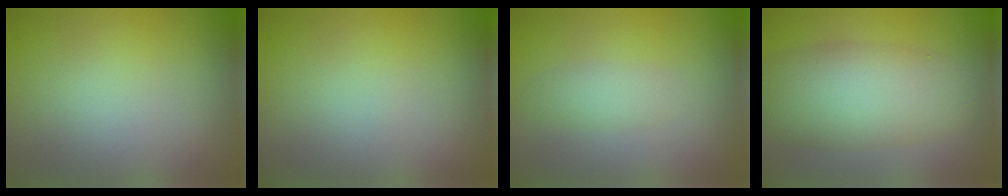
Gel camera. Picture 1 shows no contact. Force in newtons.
{"total": 0.0}
{"total": 1.4, "press": 1.4, "slide": 0.1}
{"total": 7.2, "press": 7.2, "slide": 0.1}